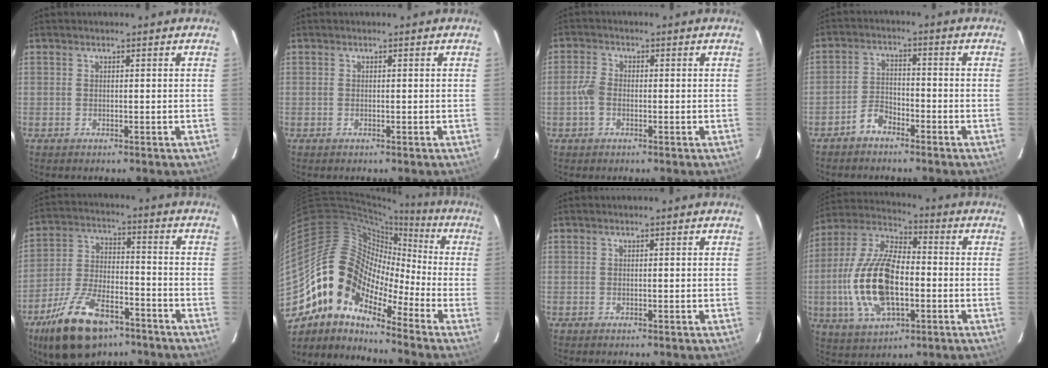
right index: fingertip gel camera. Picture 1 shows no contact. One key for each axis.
{"total": 0.0}
{"total": 3.3, "fx": -1.0, "fy": 2.1, "fz": 2.4, "tx": -0.060, "ty": 0.006, "tz": -0.019}
{"total": 4.2, "fx": -3.4, "fy": 2.0, "fz": 1.4, "tx": -0.038, "ty": 0.013, "tz": -0.064}
{"total": 17.5, "fx": -11.5, "fy": 8.1, "fz": 10.4, "tx": -0.213, "ty": -0.012, "tz": -0.198}
{"total": 14.2, "fx": -8.7, "fy": 8.4, "fz": 7.5, "tx": -0.127, "ty": 0.016, "tz": -0.191}
{"total": 0.0}
{"total": 18.9, "fx": -3.3, "fy": 9.0, "fz": 16.3, "tx": -0.345, "ty": 0.000, "tz": -0.059}